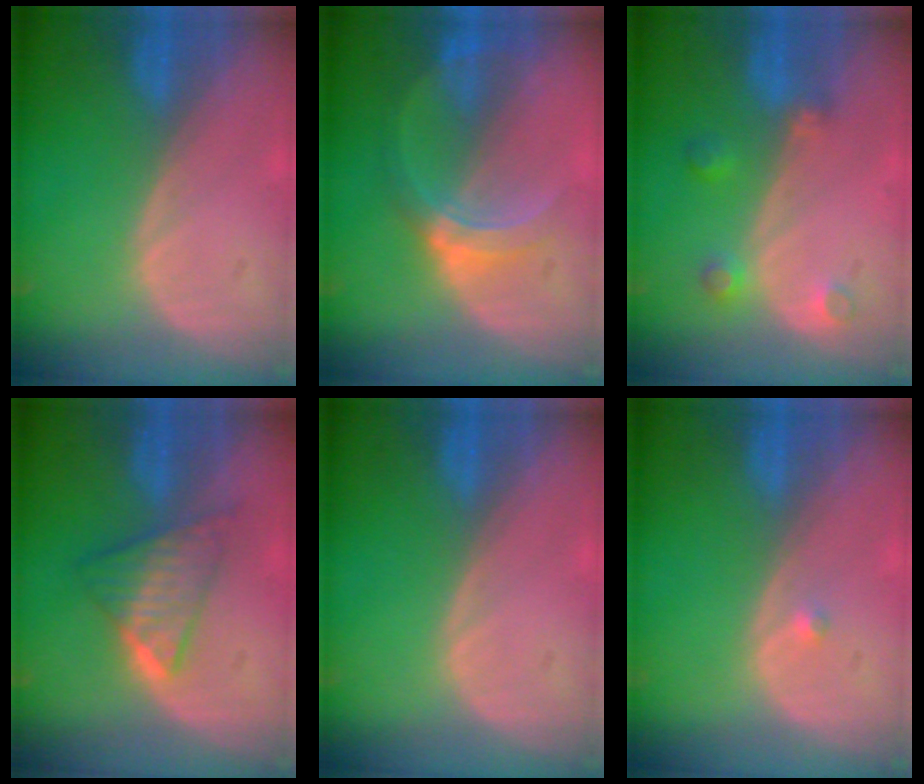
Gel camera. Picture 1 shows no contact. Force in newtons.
{"total": 5.6, "press": 5.6, "slide": 0.4}
{"total": 3.4, "press": 3.1, "slide": 1.3}
{"total": 5.9, "press": 5.8, "slide": 0.8}
{"total": 0.0}
{"total": 0.7, "press": 0.5, "slide": 0.4}